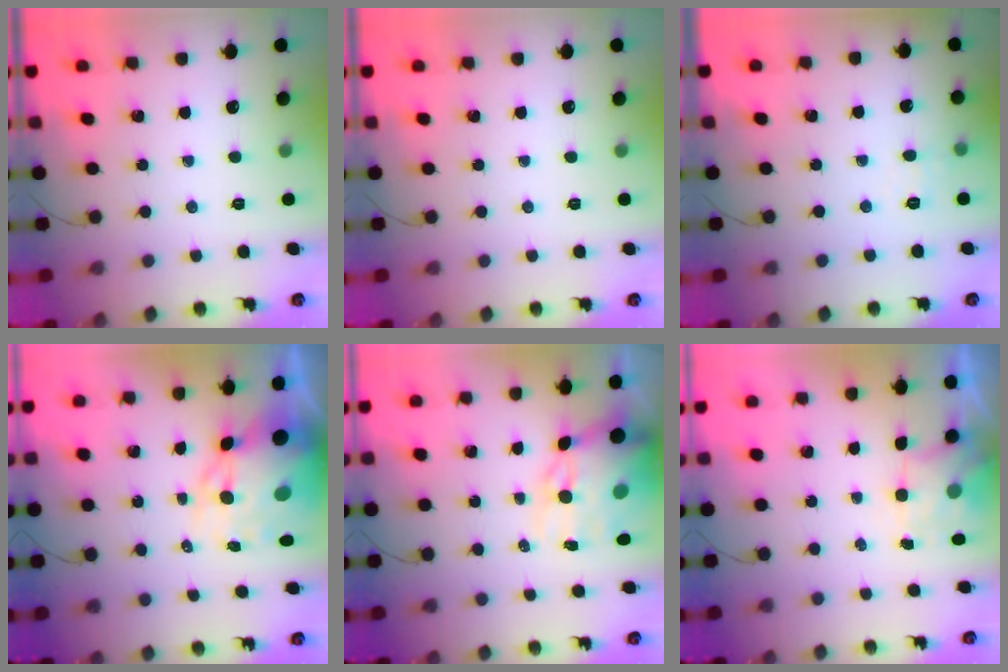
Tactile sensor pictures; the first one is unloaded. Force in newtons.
{"total": 0.0}
{"total": 5.3, "press": 5.1, "slide": 1.3}
{"total": 14.4, "press": 14.0, "slide": 3.6}
{"total": 16.2, "press": 15.6, "slide": 4.2}
{"total": 2.0, "press": 1.9, "slide": 0.5}